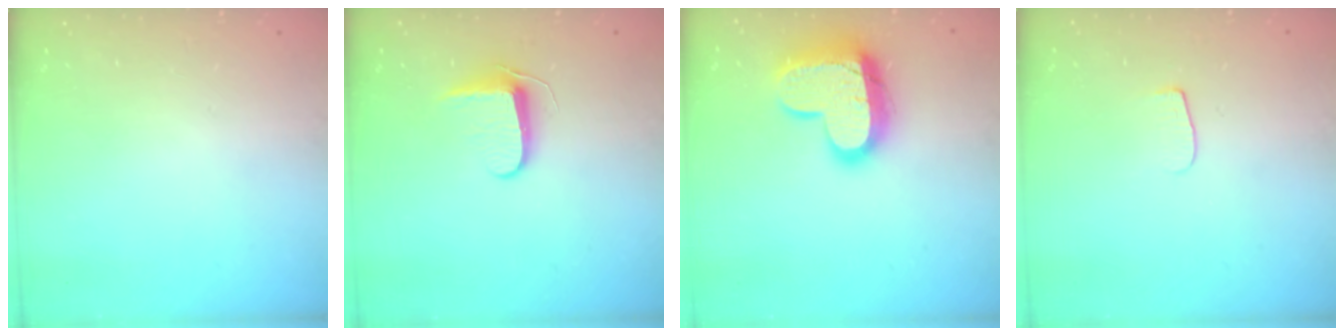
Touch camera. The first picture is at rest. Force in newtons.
{"total": 7.7, "press": 7.6, "slide": 0.8}
{"total": 17.0, "press": 16.9, "slide": 1.1}
{"total": 4.5, "press": 4.4, "slide": 0.6}